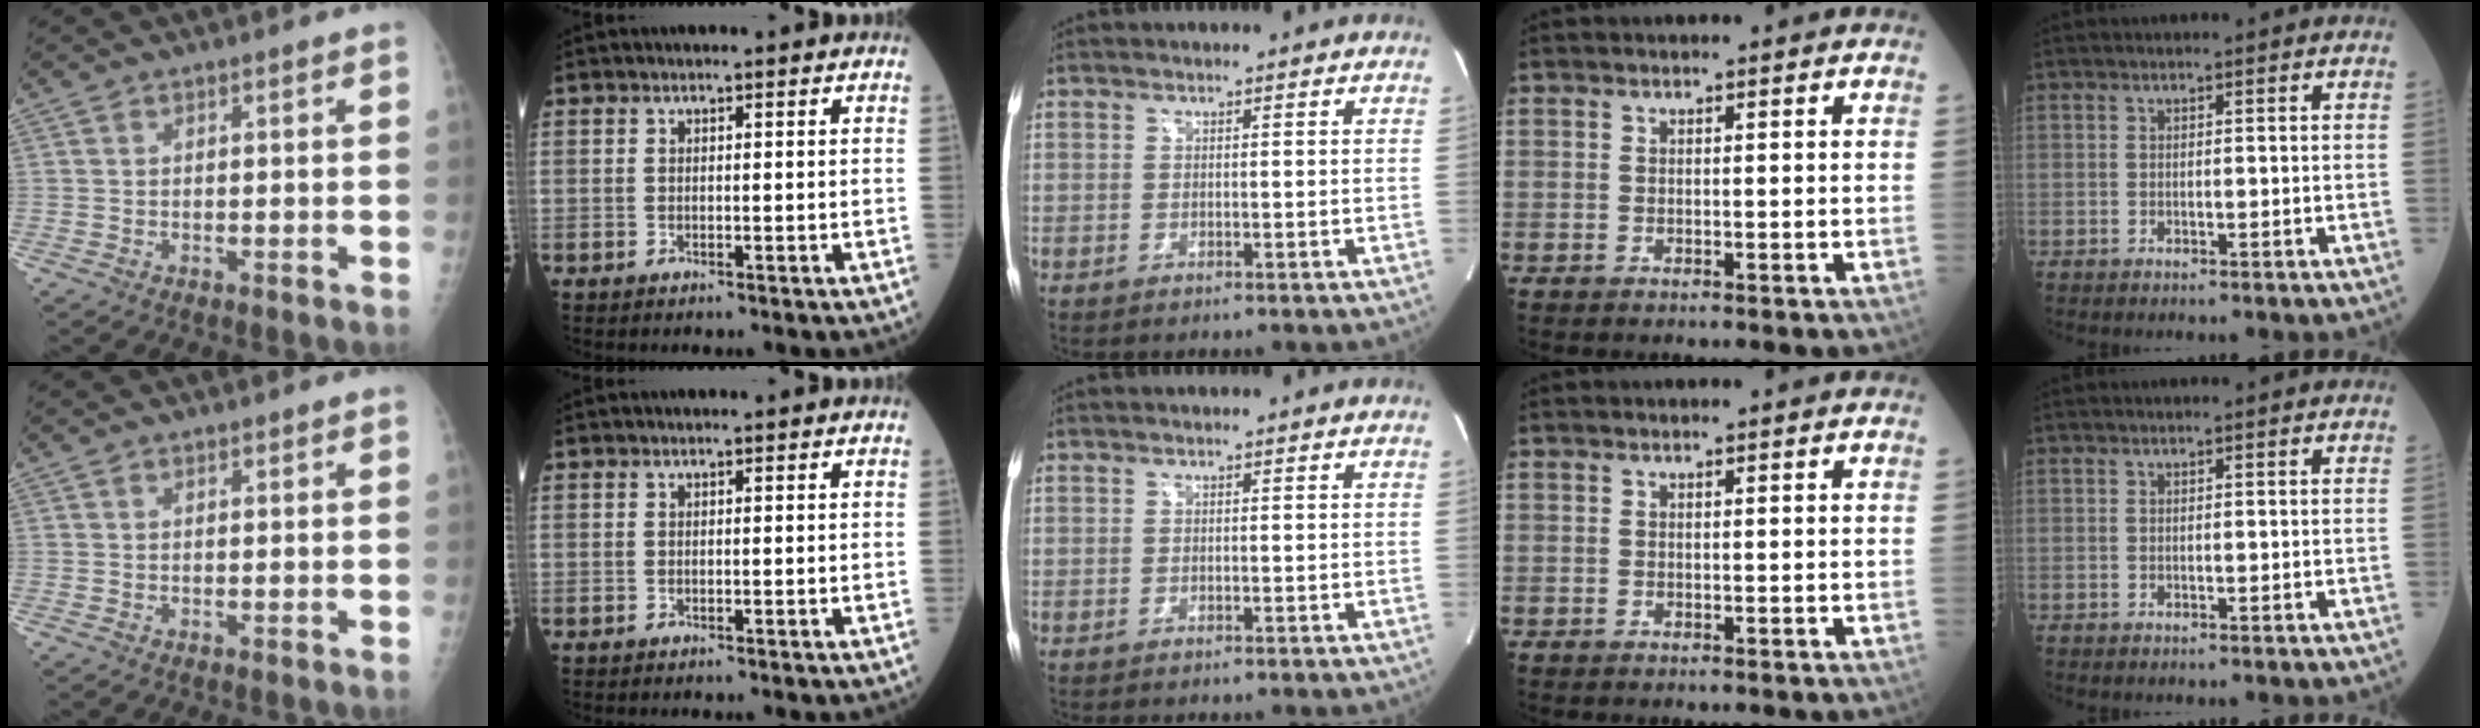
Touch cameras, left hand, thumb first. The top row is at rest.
{}